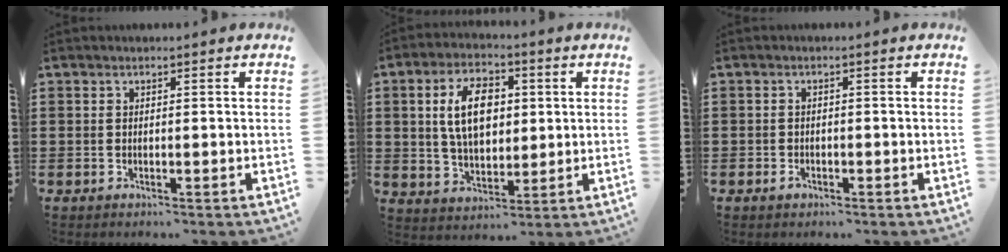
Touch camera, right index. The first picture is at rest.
{"total": 9.6, "force": [1.7, 5.6, 7.6], "torque": [-0.155, 0.009, 0.024]}
{"total": 1.1, "force": [-0.7, 0.6, 0.6], "torque": [-0.013, -0.002, -0.014]}